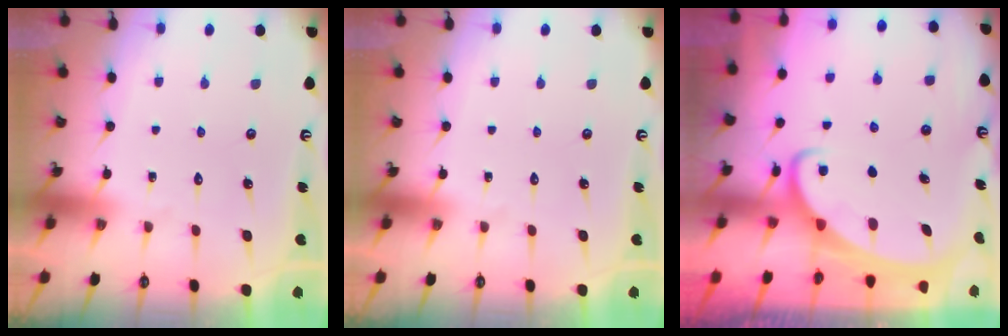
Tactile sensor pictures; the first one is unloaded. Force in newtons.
{"total": 0.0}
{"total": 2.8, "press": 2.7, "slide": 0.3}